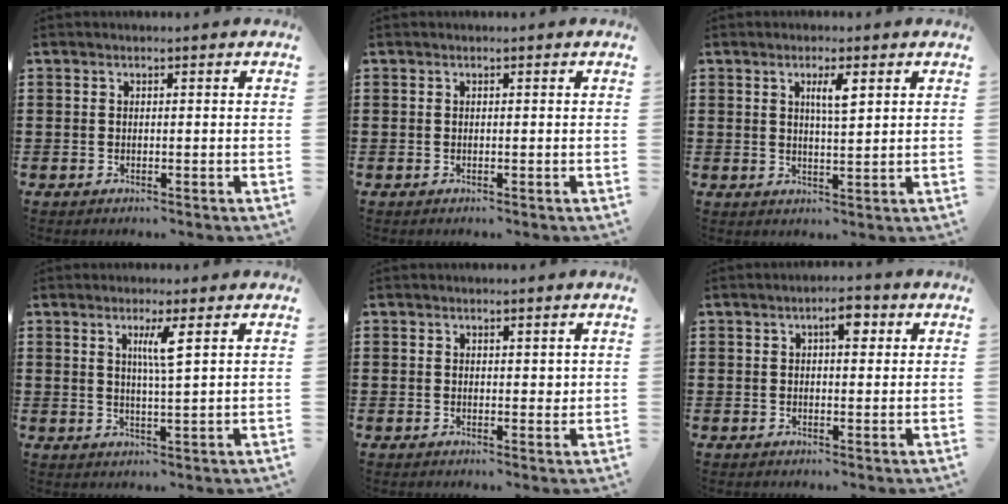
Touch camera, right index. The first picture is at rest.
{"total": 0.0}
{"total": 3.3, "force": [1.4, 0.7, 2.9], "torque": [-0.060, 0.006, 0.021]}
{"total": 3.7, "force": [1.6, -0.1, 3.3], "torque": [-0.071, -0.003, 0.025]}
{"total": 1.6, "force": [0.8, 1.0, 0.9], "torque": [-0.011, 0.000, 0.014]}
{"total": 3.5, "force": [1.4, 1.3, 3.0], "torque": [-0.048, 0.002, 0.019]}